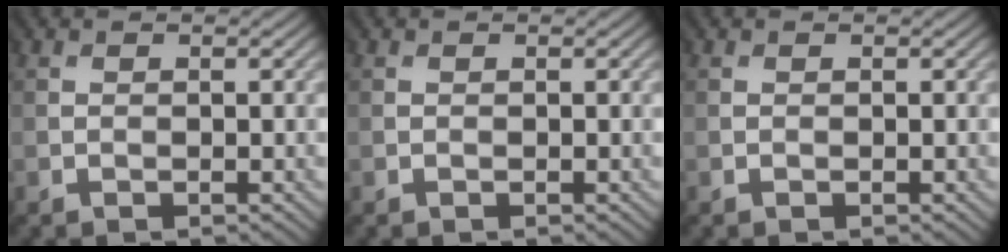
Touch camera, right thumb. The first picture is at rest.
{"total": 0.0}
{"total": 0.0}